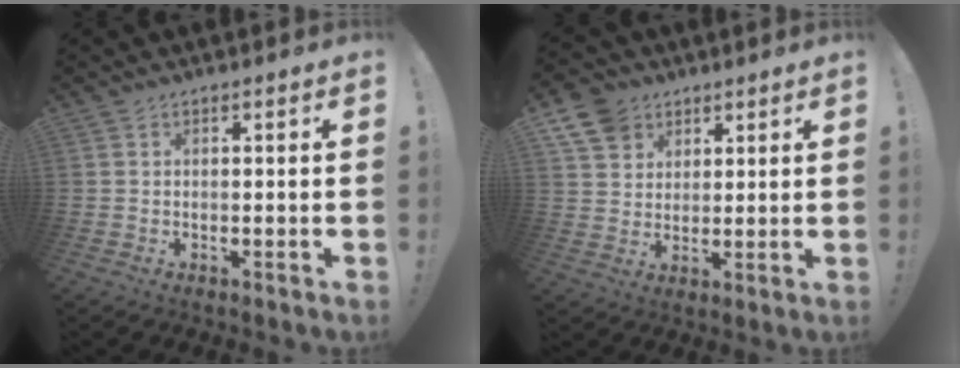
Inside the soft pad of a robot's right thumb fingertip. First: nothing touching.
{"total": 9.7, "force": [5.6, 7.4, 2.9], "torque": [-0.049, -0.030, 0.111]}